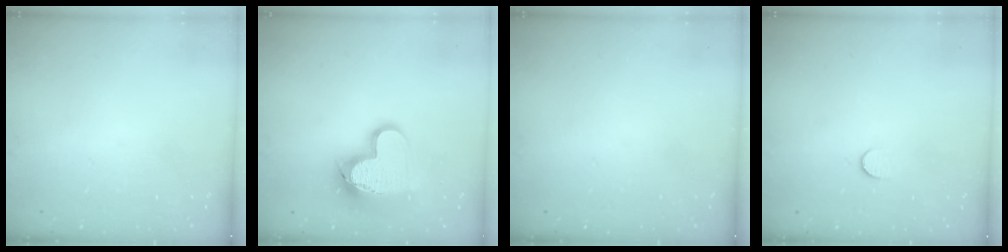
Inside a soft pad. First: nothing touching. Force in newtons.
{"total": 15.5, "press": 15.4, "slide": 1.6}
{"total": 0.0}
{"total": 4.8, "press": 4.8, "slide": 0.5}